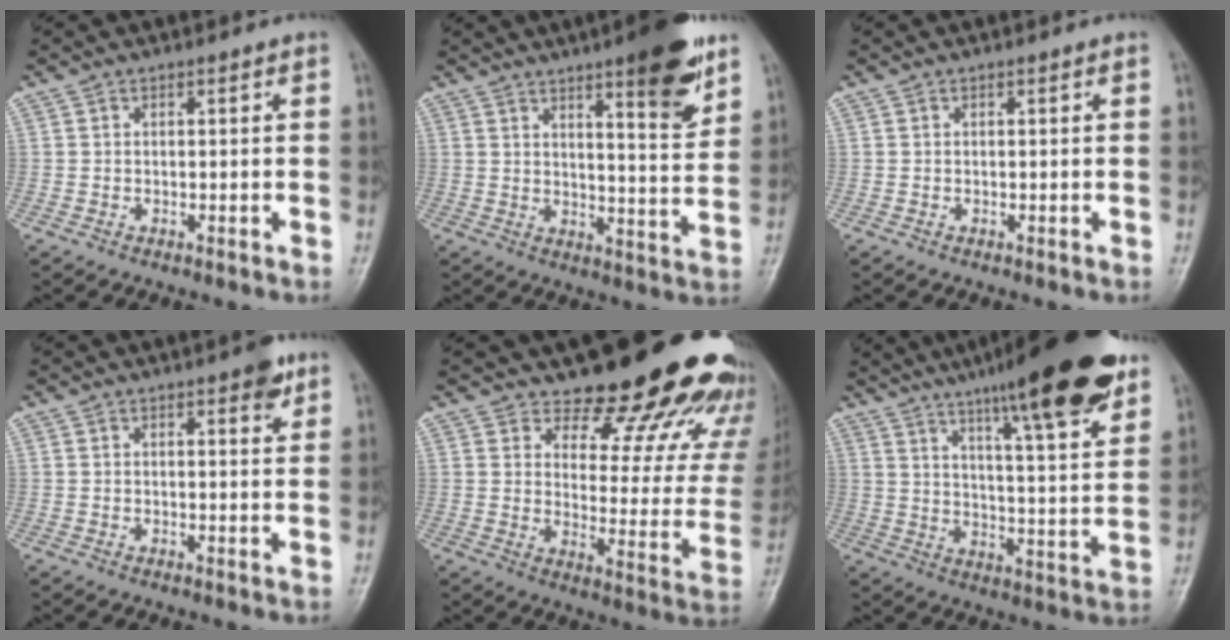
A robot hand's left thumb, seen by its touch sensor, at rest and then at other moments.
{"total": 12.7, "force": [7.7, 2.5, 9.8], "torque": [-0.114, -0.046, 0.107]}
{"total": 0.0}
{"total": 3.6, "force": [2.1, 1.1, 2.6], "torque": [-0.026, -0.009, 0.023]}
{"total": 22.6, "force": [19.3, 7.8, 8.8], "torque": [-0.063, -0.149, 0.236]}
{"total": 22.1, "force": [15.2, 3.2, 15.7], "torque": [-0.213, -0.056, 0.224]}